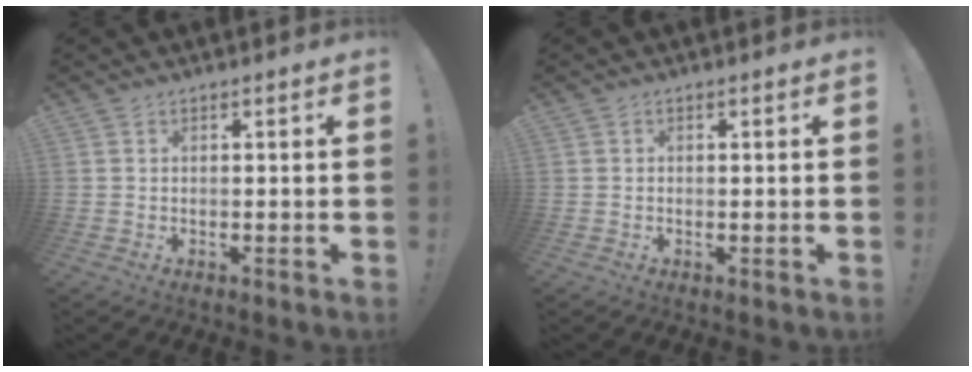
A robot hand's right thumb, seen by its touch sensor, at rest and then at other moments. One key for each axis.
{"total": 0.0}